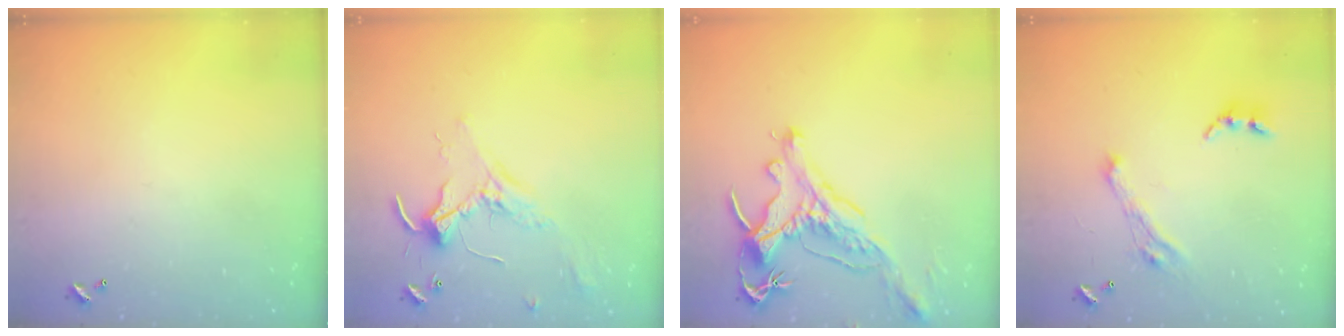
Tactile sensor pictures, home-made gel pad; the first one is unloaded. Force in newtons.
{"total": 2.1, "press": 2.1, "slide": 0.5}
{"total": 1.2, "press": 0.9, "slide": 0.9}
{"total": 7.0, "press": 6.8, "slide": 1.3}